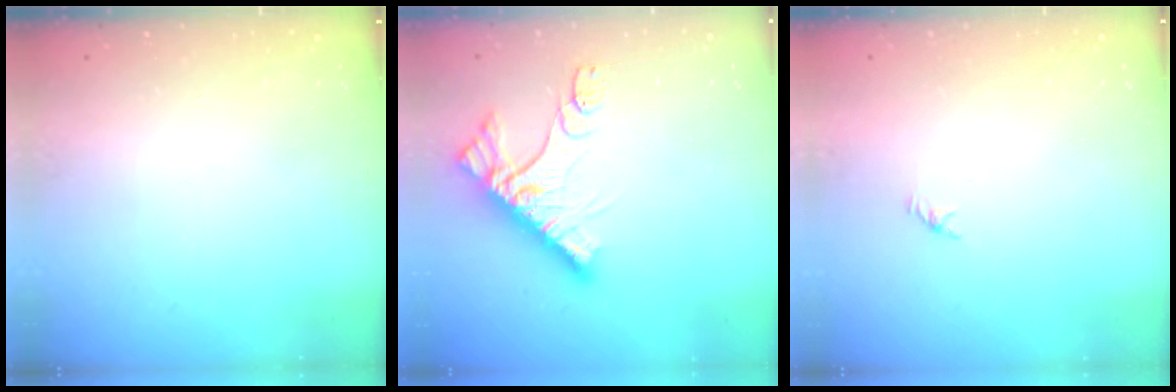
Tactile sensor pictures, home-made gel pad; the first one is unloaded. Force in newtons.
{"total": 11.4, "press": 11.4, "slide": 0.3}
{"total": 0.5, "press": 0.3, "slide": 0.4}